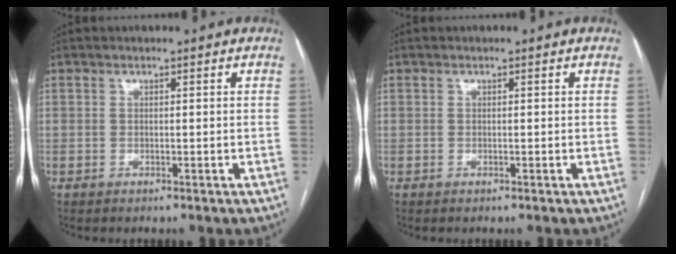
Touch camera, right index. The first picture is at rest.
{"total": 0.0}